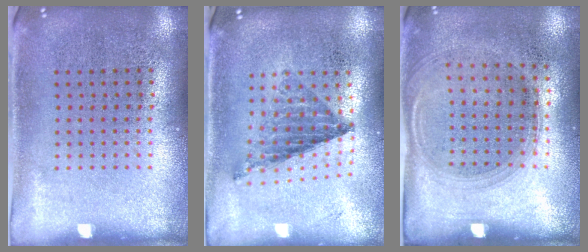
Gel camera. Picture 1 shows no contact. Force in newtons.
{"total": 0.8, "press": 0.8, "slide": 0.0}
{"total": 1.4, "press": 1.2, "slide": 0.7}